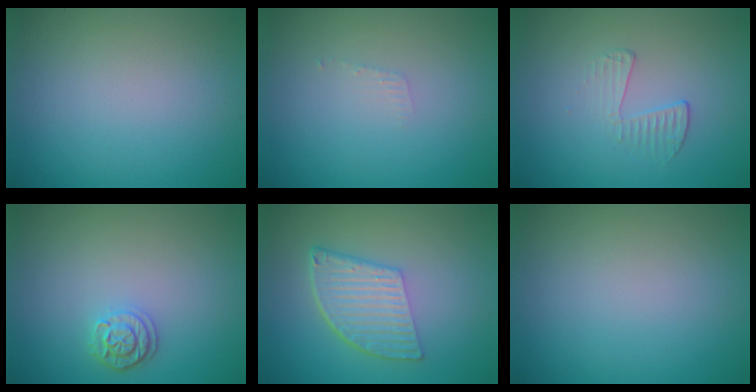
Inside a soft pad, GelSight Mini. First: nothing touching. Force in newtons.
{"total": 0.7, "press": 0.7, "slide": 0.1}
{"total": 1.8, "press": 0.5, "slide": 1.7}
{"total": 2.1, "press": 1.8, "slide": 0.9}
{"total": 5.7, "press": 3.9, "slide": 4.2}
{"total": 0.0}